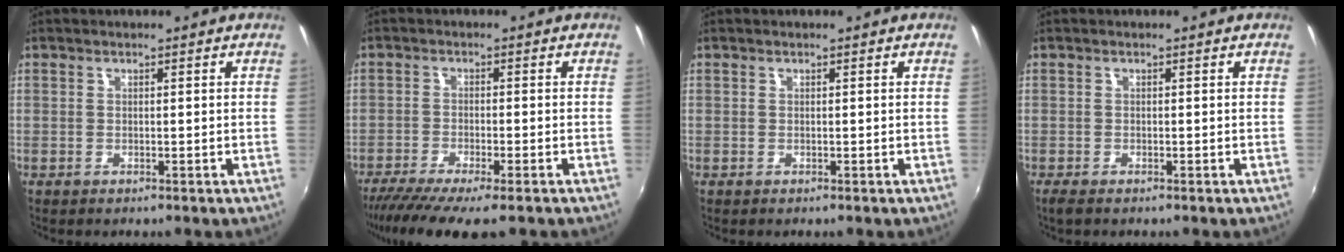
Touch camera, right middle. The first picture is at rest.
{"total": 9.9, "force": [-7.7, 1.1, 6.1], "torque": [-0.134, -0.042, -0.130]}
{"total": 0.0}
{"total": 1.5, "force": [-0.9, 0.4, 1.0], "torque": [-0.022, -0.008, -0.015]}